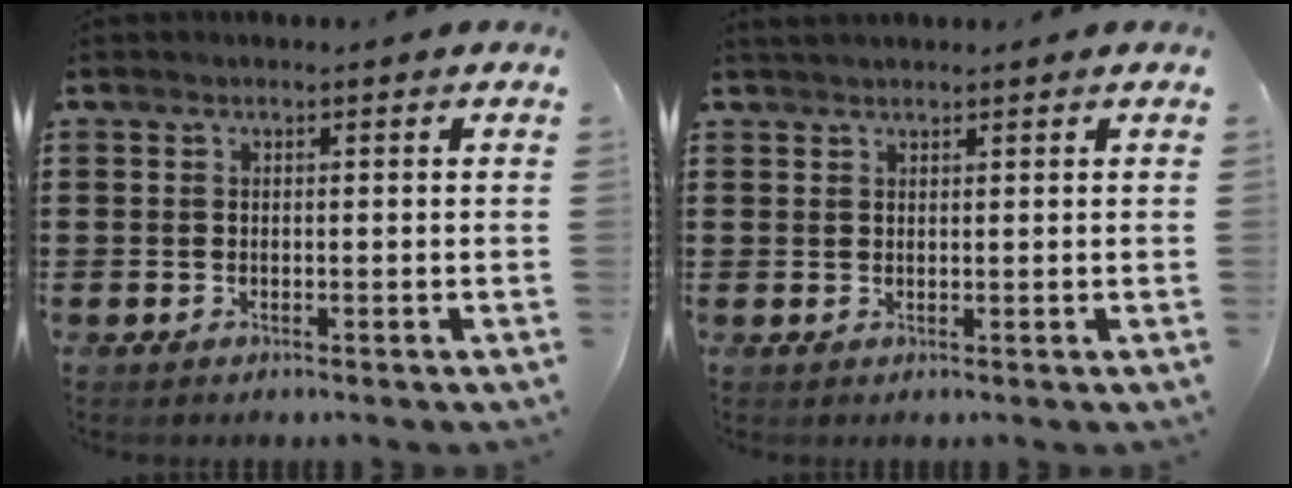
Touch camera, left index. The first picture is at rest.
{"total": 1.2, "force": [1.2, 0.1, 0.3], "torque": [-0.008, 0.001, 0.022]}